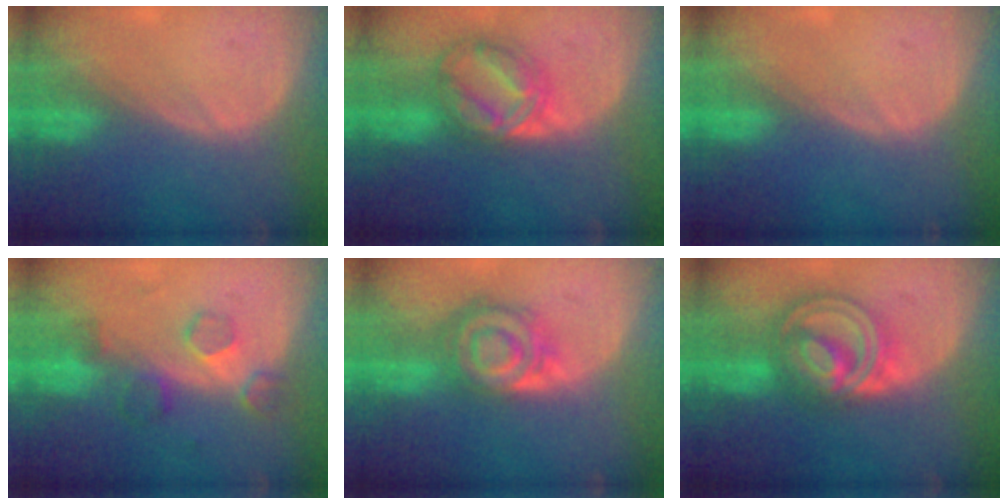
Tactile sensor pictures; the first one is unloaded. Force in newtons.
{"total": 7.3, "press": 7.3, "slide": 0.5}
{"total": 0.0}
{"total": 5.2, "press": 4.9, "slide": 1.5}
{"total": 8.0, "press": 7.1, "slide": 3.8}
{"total": 8.9, "press": 8.9, "slide": 0.7}